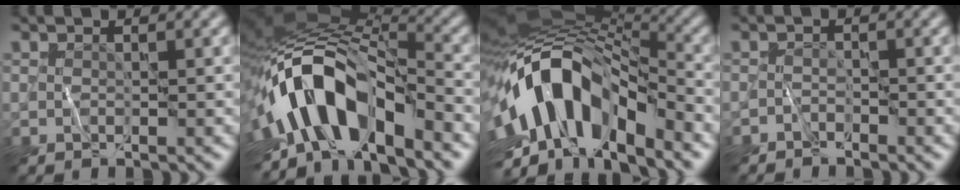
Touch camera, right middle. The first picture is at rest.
{"total": 11.9, "force": [-5.3, 5.6, 9.2], "torque": [-0.152, 0.011, -0.098]}
{"total": 13.7, "force": [-4.0, 7.3, 10.9], "torque": [-0.195, 0.014, -0.078]}
{"total": 1.1, "force": [-1.0, 0.4, 0.1], "torque": [0.001, 0.006, -0.021]}